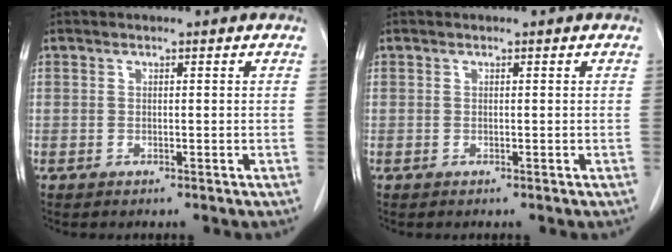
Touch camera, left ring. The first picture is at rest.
{"total": 0.0}